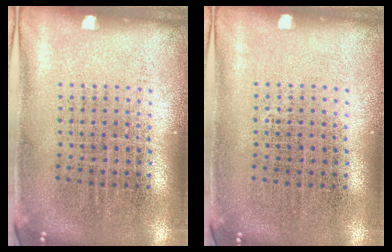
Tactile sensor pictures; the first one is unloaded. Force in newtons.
{"total": 0.0}